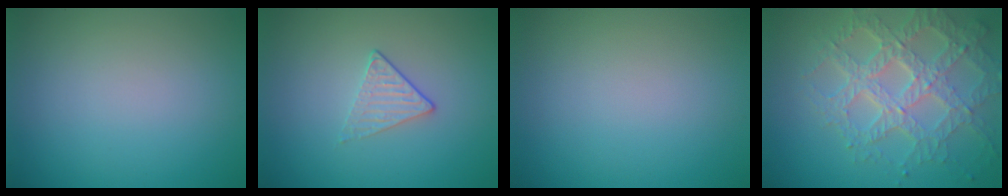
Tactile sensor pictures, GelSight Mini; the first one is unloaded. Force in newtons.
{"total": 1.4, "press": 1.1, "slide": 0.9}
{"total": 0.0}
{"total": 7.1, "press": 5.1, "slide": 4.9}